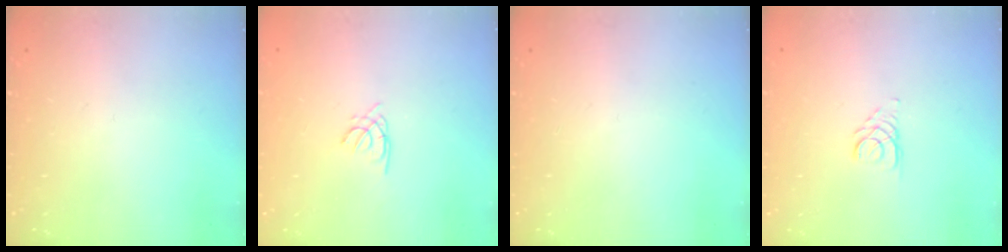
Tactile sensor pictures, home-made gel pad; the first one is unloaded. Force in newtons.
{"total": 1.7, "press": 1.6, "slide": 0.4}
{"total": 0.0}
{"total": 2.8, "press": 2.8, "slide": 0.3}